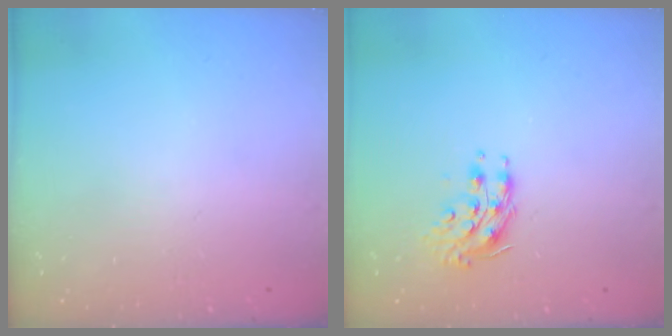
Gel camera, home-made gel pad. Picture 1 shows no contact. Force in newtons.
{"total": 9.0, "press": 9.0, "slide": 0.1}